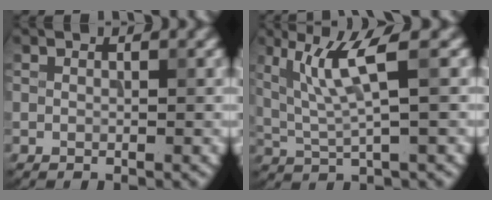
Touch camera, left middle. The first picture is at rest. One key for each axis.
{"total": 4.9, "fx": 1.7, "fy": 0.6, "fz": 4.6, "tx": -0.098, "ty": -0.003, "tz": 0.041}